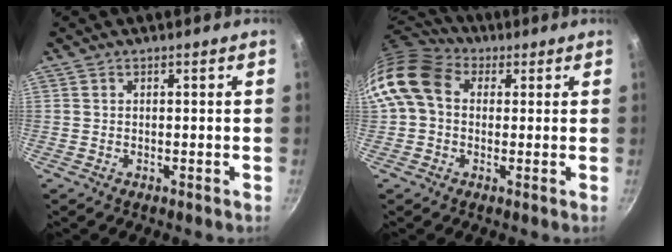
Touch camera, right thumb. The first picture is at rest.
{"total": 12.2, "force": [2.2, 9.5, 7.3], "torque": [-0.130, 0.023, 0.021]}